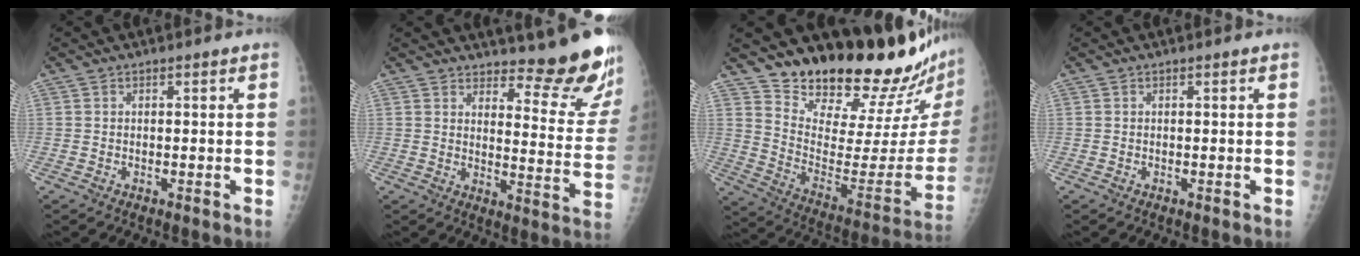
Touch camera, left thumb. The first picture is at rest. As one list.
[{"total": 15.3, "force": [13.9, 2.9, 5.9], "torque": [-0.038, -0.148, 0.164]}, {"total": 25.0, "force": [22.6, 4.6, 9.4], "torque": [-0.105, -0.197, 0.324]}, {"total": 0.0}]